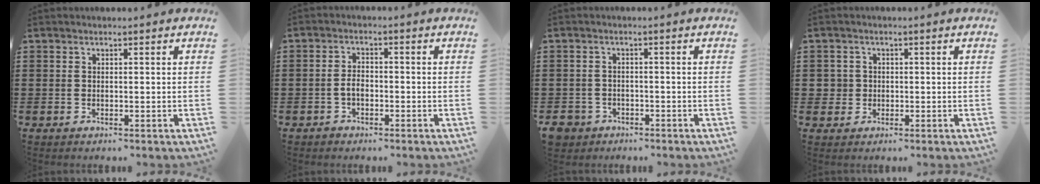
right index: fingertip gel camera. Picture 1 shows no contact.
{"total": 2.6, "force": [-0.9, 1.6, 1.8], "torque": [-0.044, 0.001, -0.020]}
{"total": 2.8, "force": [-2.4, 1.5, 0.0], "torque": [-0.014, -0.002, -0.055]}
{"total": 2.3, "force": [-0.2, 2.2, 0.4], "torque": [-0.018, 0.007, -0.007]}